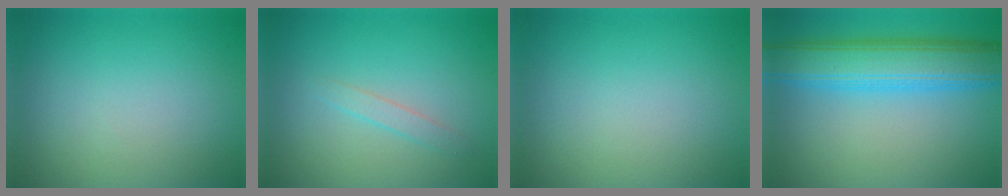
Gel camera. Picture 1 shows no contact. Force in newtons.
{"total": 1.1, "press": 1.1, "slide": 0.1}
{"total": 0.0}
{"total": 9.2, "press": 9.2, "slide": 0.3}